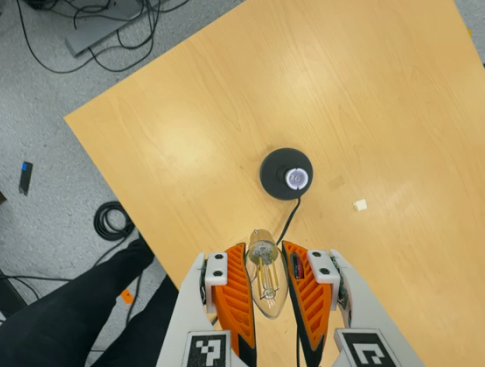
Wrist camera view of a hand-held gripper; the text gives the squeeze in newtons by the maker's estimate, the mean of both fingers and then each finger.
{"total": 20.3, "left": 21.4, "right": 19.3}